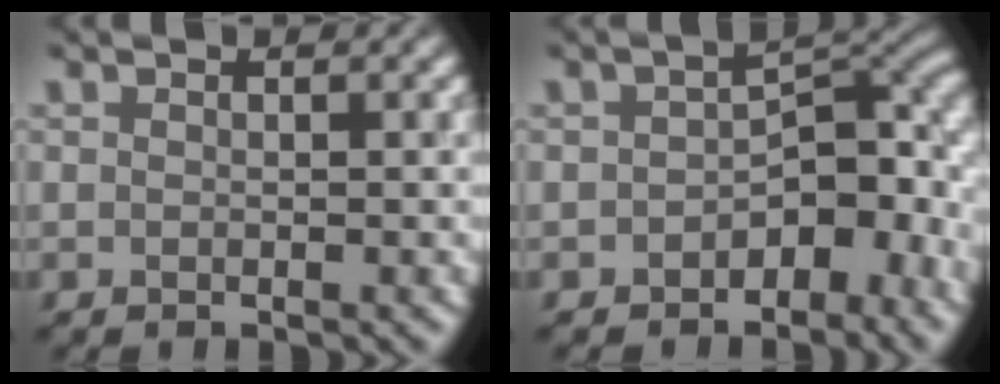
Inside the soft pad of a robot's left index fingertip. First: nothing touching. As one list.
[{"total": 6.5, "force": [-2.6, 3.8, 4.6], "torque": [-0.042, 0.009, -0.052]}]